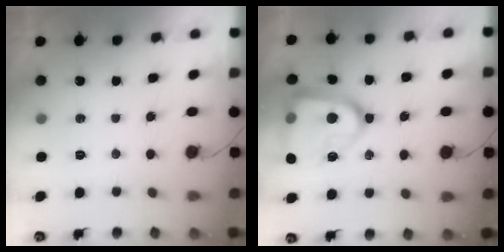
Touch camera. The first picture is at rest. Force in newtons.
{"total": 19.8, "press": 19.7, "slide": 1.4}